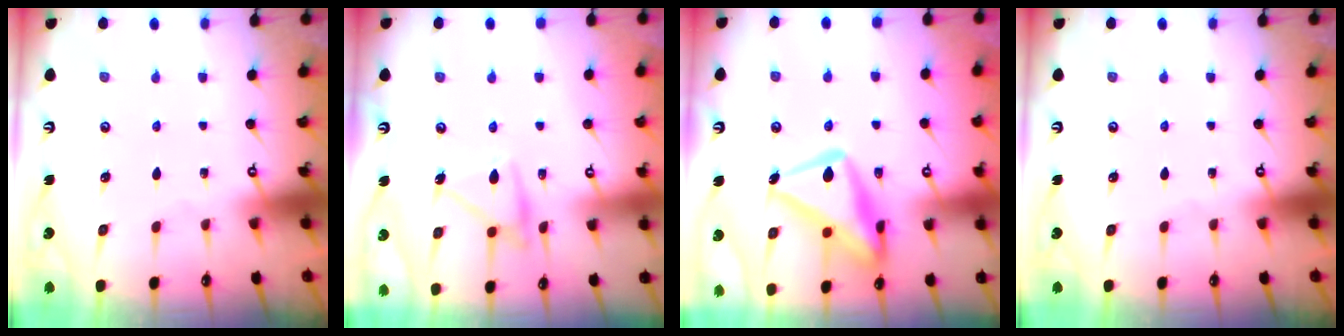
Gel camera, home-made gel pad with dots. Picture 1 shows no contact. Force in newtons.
{"total": 14.1, "press": 14.1, "slide": 0.9}
{"total": 18.9, "press": 18.9, "slide": 1.3}
{"total": 0.0}